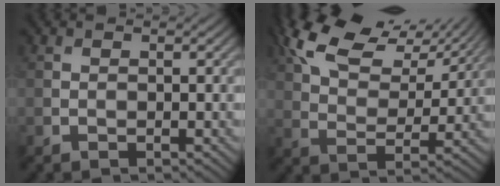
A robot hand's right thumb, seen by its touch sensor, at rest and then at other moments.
{"total": 12.9, "force": [8.4, 5.2, 8.2], "torque": [-0.169, 0.014, 0.154]}